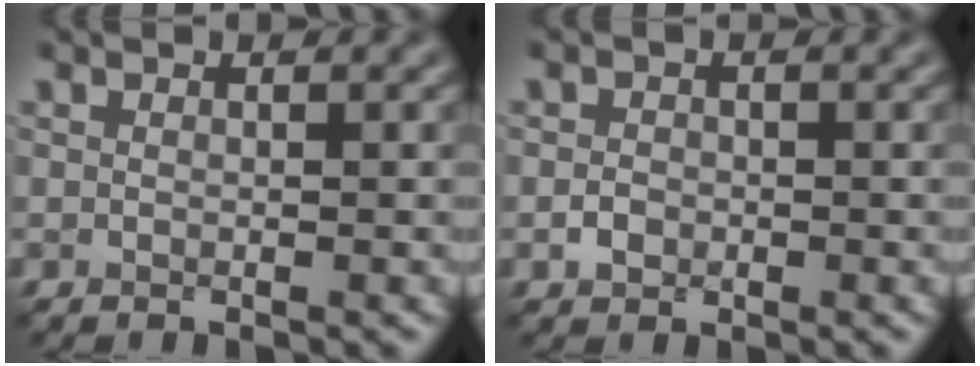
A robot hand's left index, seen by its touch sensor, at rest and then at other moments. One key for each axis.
{"total": 1.3, "fx": -0.4, "fy": 1.0, "fz": 0.6, "tx": -0.008, "ty": 0.000, "tz": -0.010}